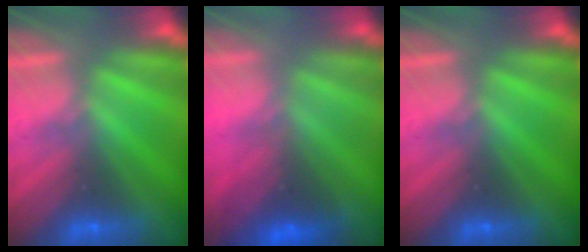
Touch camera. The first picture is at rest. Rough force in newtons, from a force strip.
{"total": 2.5}
{"total": 0.0}